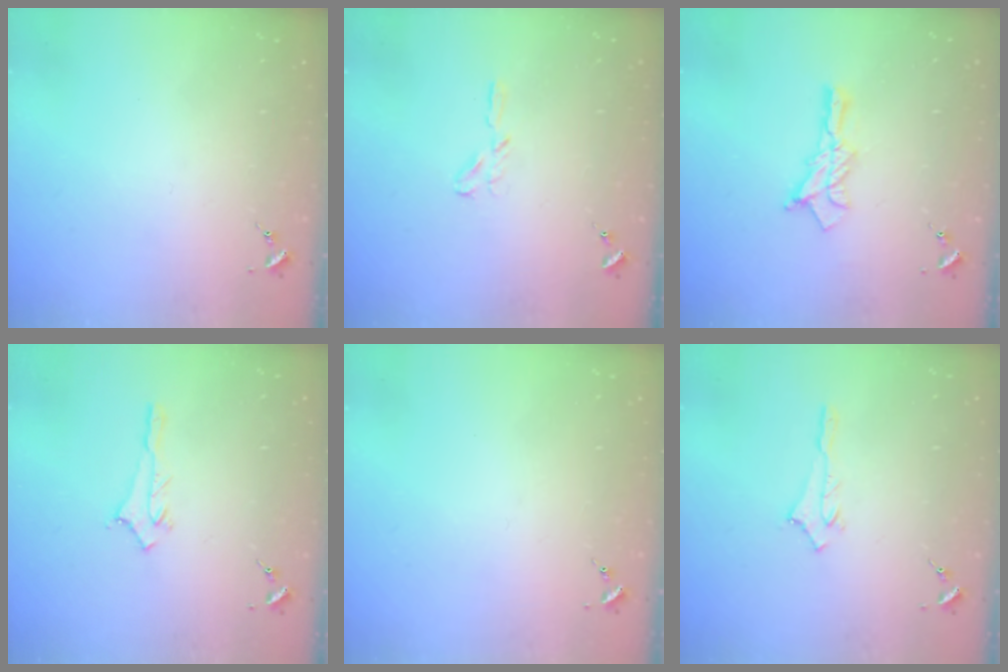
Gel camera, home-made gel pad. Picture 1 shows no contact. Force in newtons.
{"total": 3.8, "press": 3.8, "slide": 0.3}
{"total": 10.6, "press": 10.6, "slide": 0.8}
{"total": 2.9, "press": 2.8, "slide": 0.4}
{"total": 0.0}
{"total": 2.5, "press": 2.5, "slide": 0.2}